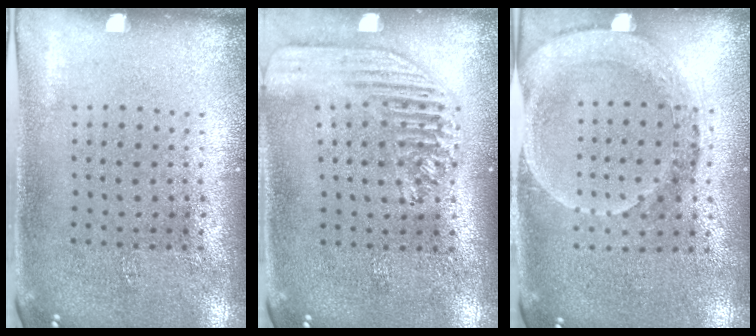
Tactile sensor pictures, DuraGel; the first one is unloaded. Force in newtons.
{"total": 1.8, "press": 1.6, "slide": 0.8}
{"total": 1.9, "press": 1.6, "slide": 0.9}